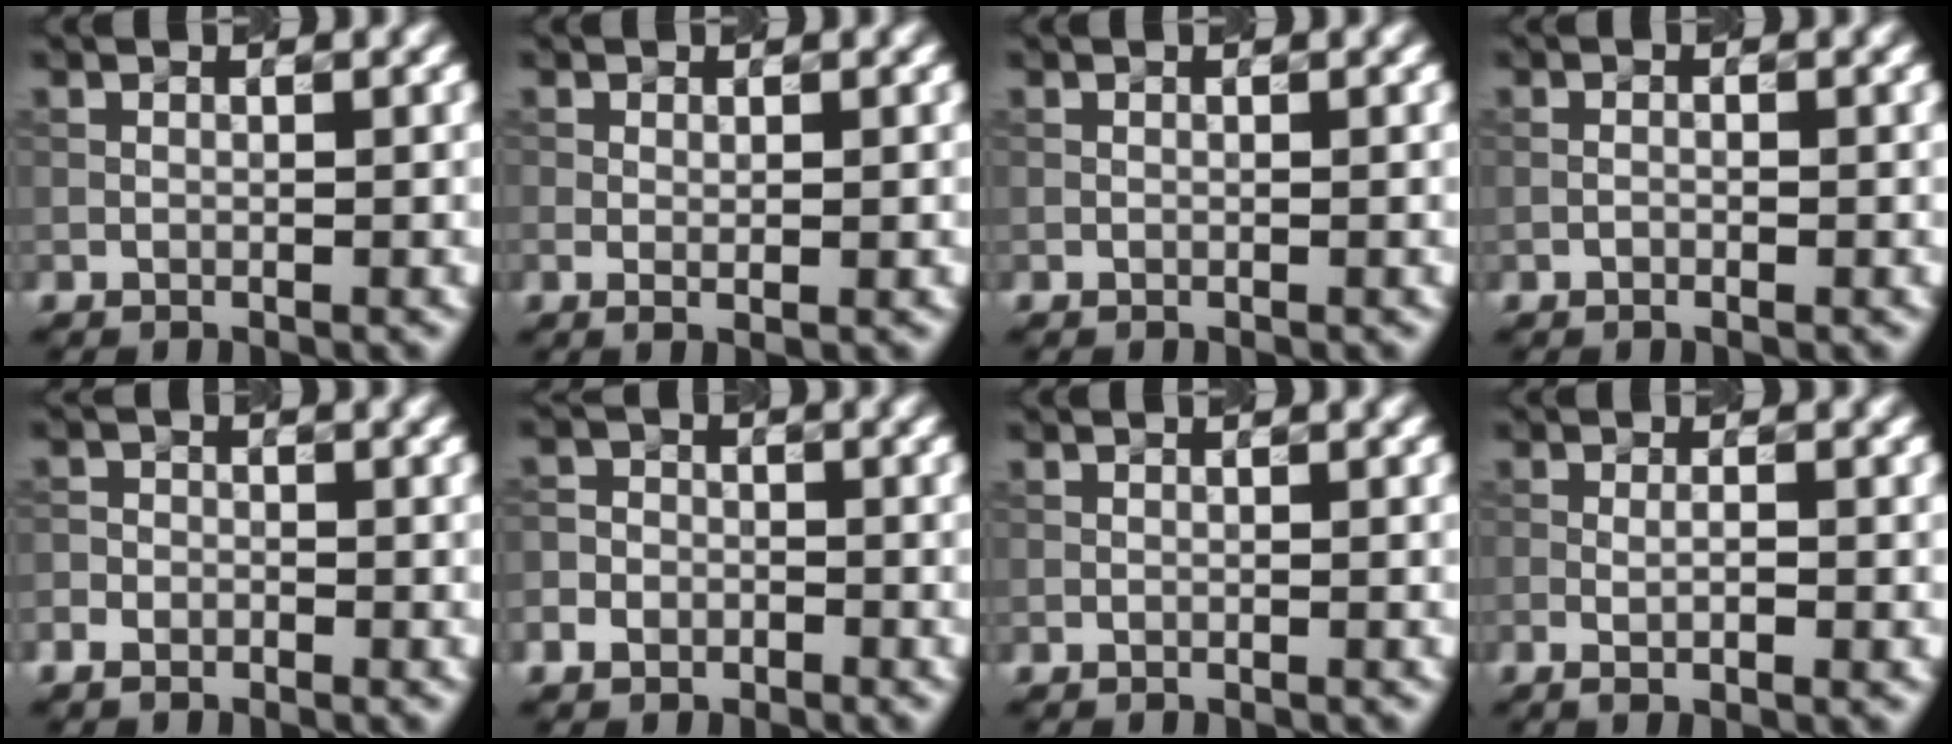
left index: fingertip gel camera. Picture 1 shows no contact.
{"total": 1.1, "force": [0.0, 0.3, 1.1], "torque": [-0.018, -0.003, 0.000]}
{"total": 0.0}
{"total": 0.7, "force": [-0.4, 0.2, 0.6], "torque": [-0.014, -0.001, -0.008]}
{"total": 1.7, "force": [-1.2, 1.1, 0.5], "torque": [-0.003, 0.002, -0.031]}
{"total": 3.2, "force": [-1.9, 2.5, 0.8], "torque": [0.001, -0.003, -0.044]}
{"total": 0.0}
{"total": 2.4, "force": [-0.5, 0.4, 2.3], "torque": [-0.034, -0.004, -0.009]}